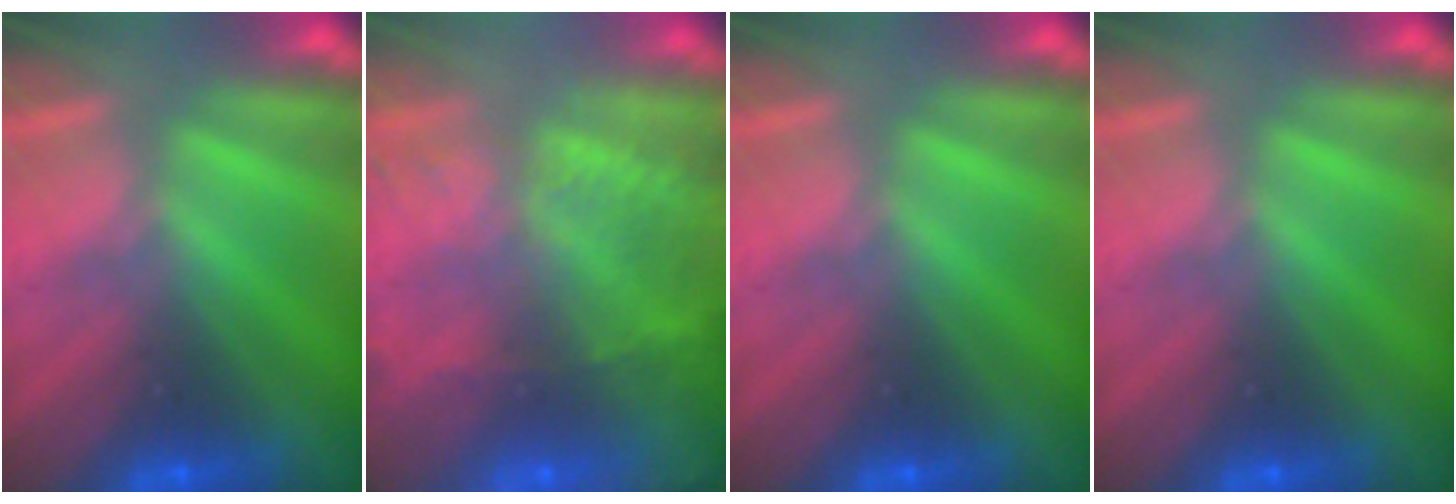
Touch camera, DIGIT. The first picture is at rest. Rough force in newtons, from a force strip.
{"total": 7.4}
{"total": 0.0}
{"total": 0.0}